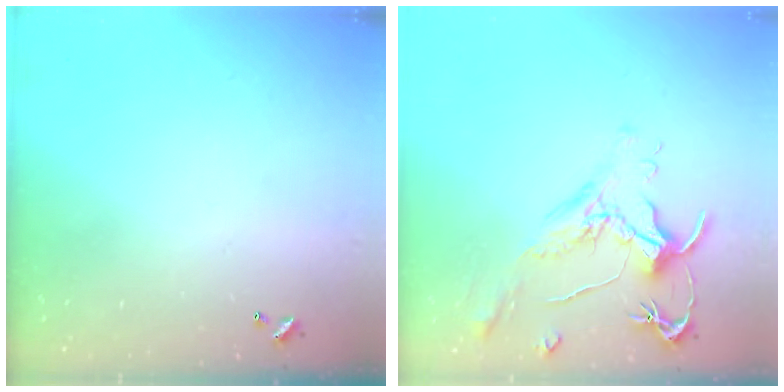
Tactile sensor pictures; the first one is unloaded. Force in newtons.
{"total": 1.6, "press": 1.5, "slide": 0.7}